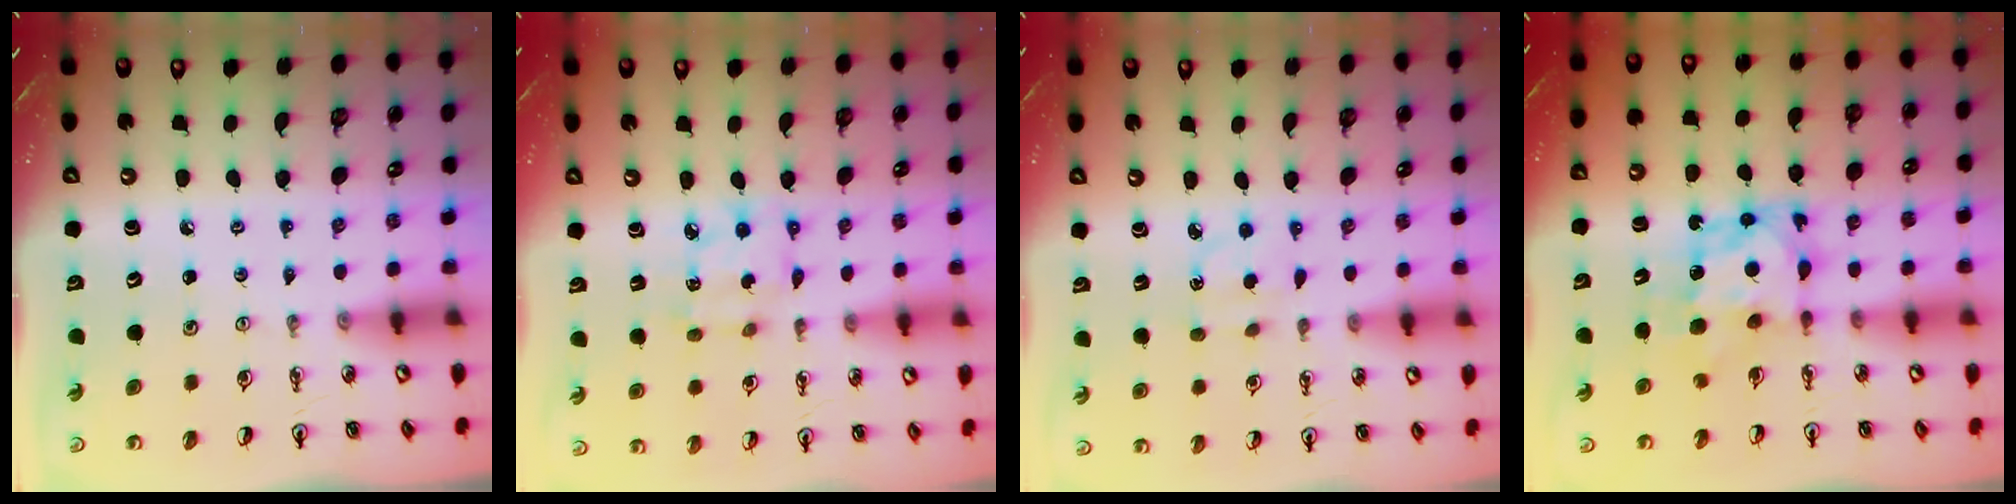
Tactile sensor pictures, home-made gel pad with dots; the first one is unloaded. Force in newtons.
{"total": 5.8, "press": 5.8, "slide": 0.2}
{"total": 2.7, "press": 2.6, "slide": 0.9}
{"total": 7.3, "press": 7.2, "slide": 0.6}